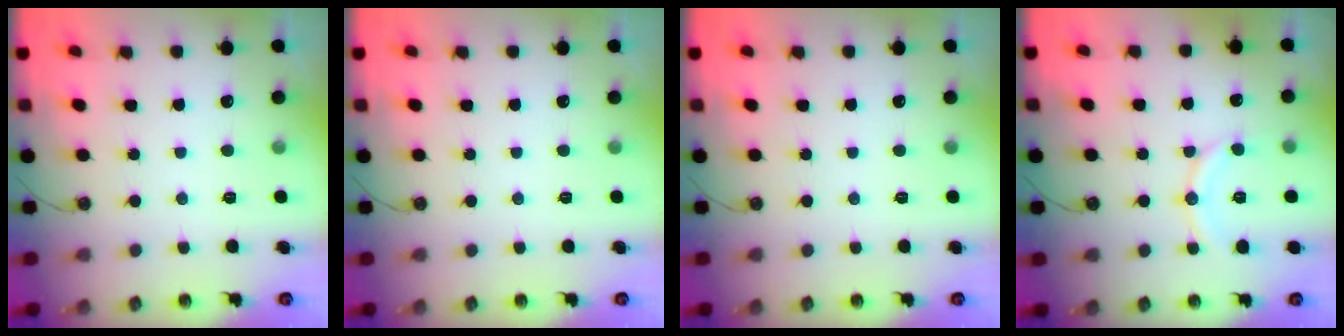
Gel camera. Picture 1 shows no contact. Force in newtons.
{"total": 0.0}
{"total": 0.0}
{"total": 9.4, "press": 9.4, "slide": 0.9}